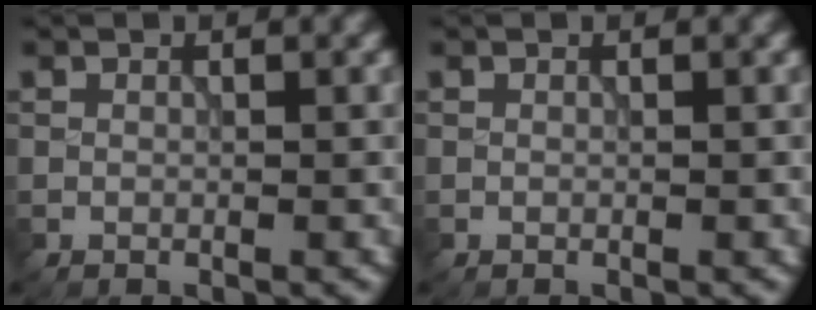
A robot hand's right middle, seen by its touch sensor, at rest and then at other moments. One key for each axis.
{"total": 0.0}